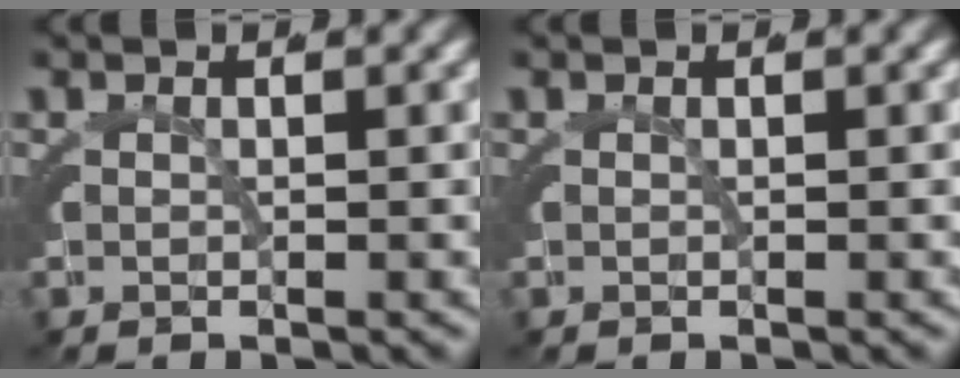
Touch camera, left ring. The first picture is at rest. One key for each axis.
{"total": 0.0}